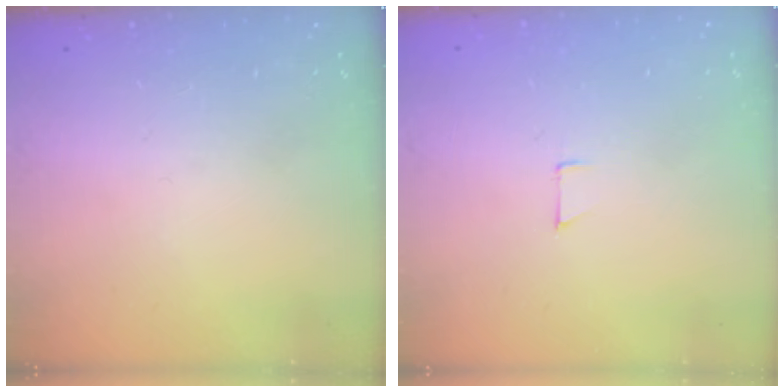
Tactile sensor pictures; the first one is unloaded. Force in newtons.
{"total": 4.1, "press": 4.1, "slide": 0.3}